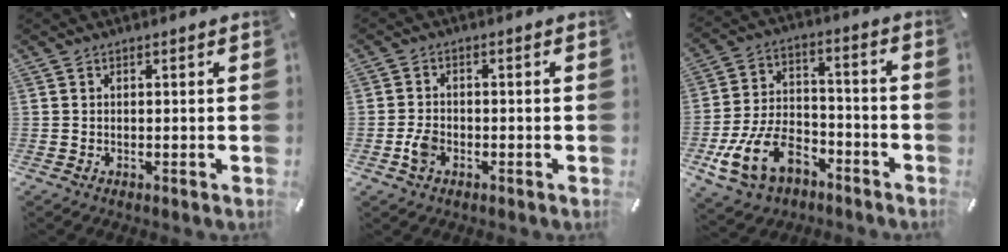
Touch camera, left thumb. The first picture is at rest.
{"total": 3.9, "force": [-1.5, 2.8, 2.2], "torque": [-0.052, 0.003, -0.029]}
{"total": 15.5, "force": [-7.4, 10.3, 9.0], "torque": [-0.187, 0.044, -0.126]}